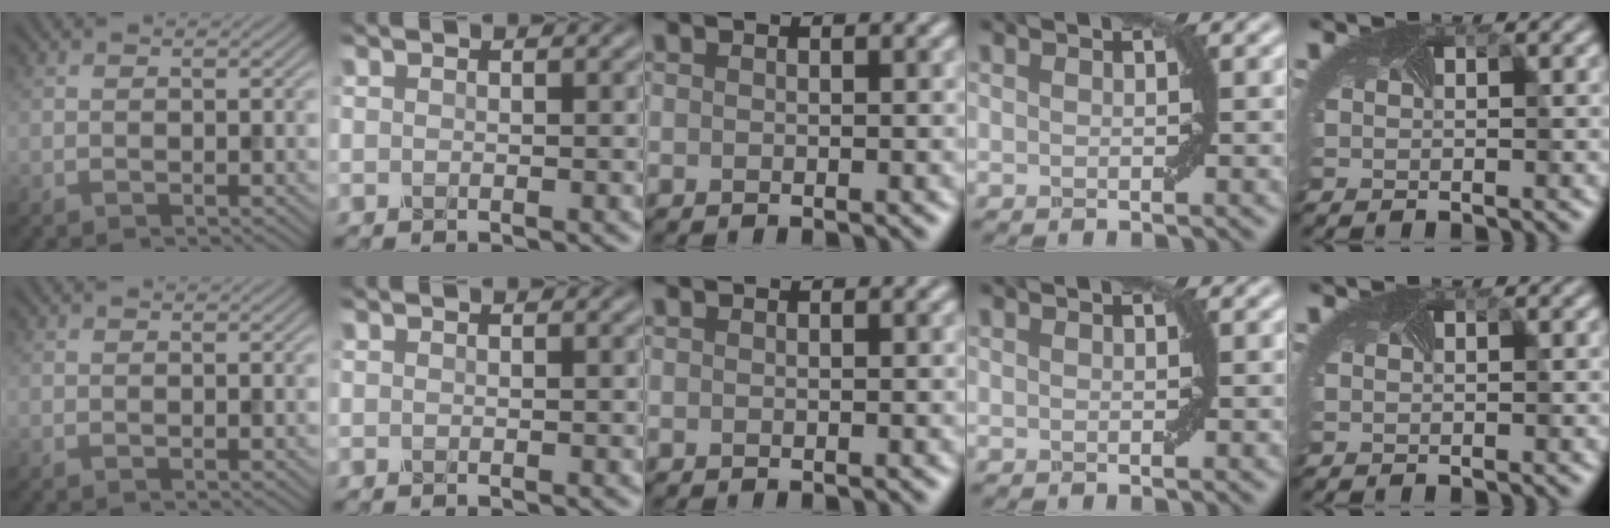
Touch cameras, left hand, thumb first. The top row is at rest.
{}